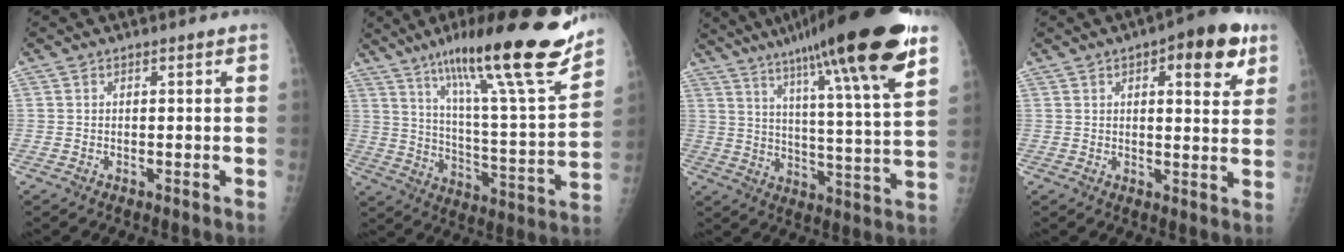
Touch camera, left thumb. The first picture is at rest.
{"total": 25.8, "force": [17.8, 3.1, 18.4], "torque": [-0.266, -0.066, 0.281]}
{"total": 25.2, "force": [16.0, 2.5, 19.3], "torque": [-0.285, -0.044, 0.239]}
{"total": 11.3, "force": [5.1, 4.5, 9.0], "torque": [-0.083, -0.009, 0.059]}